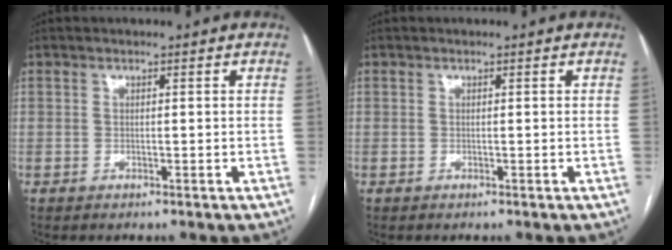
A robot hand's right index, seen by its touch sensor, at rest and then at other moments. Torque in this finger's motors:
{"motor_torque": [0.00, 0.00, 0.00, 0.00]}